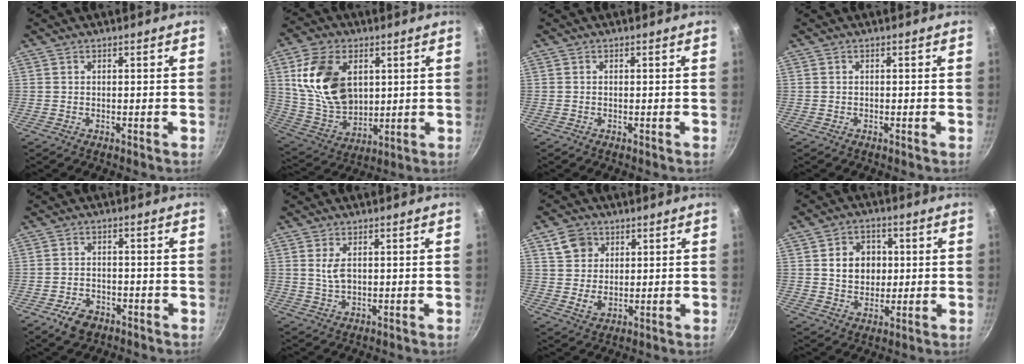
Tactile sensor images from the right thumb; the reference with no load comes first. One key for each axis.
{"total": 17.6, "fx": 4.5, "fy": 11.9, "fz": 12.2, "tx": -0.201, "ty": -0.020, "tz": 0.099}
{"total": 0.0}
{"total": 0.0}
{"total": 5.5, "fx": -3.2, "fy": 3.4, "fz": 2.7, "tx": -0.047, "ty": 0.021, "tz": -0.051}
{"total": 3.7, "fx": 0.9, "fy": 2.1, "fz": 2.9, "tx": -0.050, "ty": -0.006, "tz": 0.020}
{"total": 7.1, "fx": 3.0, "fy": 5.9, "fz": 2.7, "tx": -0.019, "ty": -0.008, "tz": 0.055}
{"total": 9.1, "fx": 1.3, "fy": 7.5, "fz": 5.0, "tx": -0.049, "ty": 0.001, "tz": 0.021}